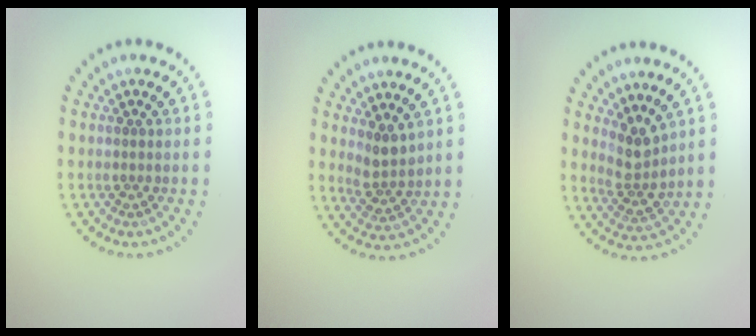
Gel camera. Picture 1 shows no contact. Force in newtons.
{"total": 2.1, "press": 1.7, "slide": 1.2}
{"total": 2.7, "press": 2.1, "slide": 1.8}